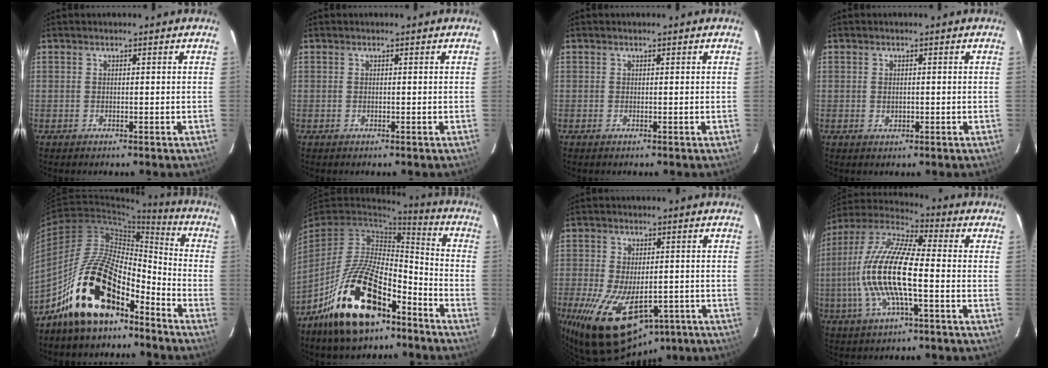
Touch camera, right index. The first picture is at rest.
{"total": 0.0}
{"total": 0.0}
{"total": 1.2, "force": [0.0, 0.9, 0.8], "torque": [-0.012, 0.000, 0.001]}
{"total": 18.3, "force": [-12.4, 7.6, 11.2], "torque": [-0.212, 0.025, -0.224]}
{"total": 20.3, "force": [-12.0, 9.1, 13.5], "torque": [-0.258, 0.004, -0.205]}
{"total": 18.7, "force": [-8.6, 10.1, 13.2], "torque": [-0.274, -0.038, -0.123]}
{"total": 17.7, "force": [-2.6, 4.6, 16.9], "torque": [-0.332, -0.002, -0.058]}